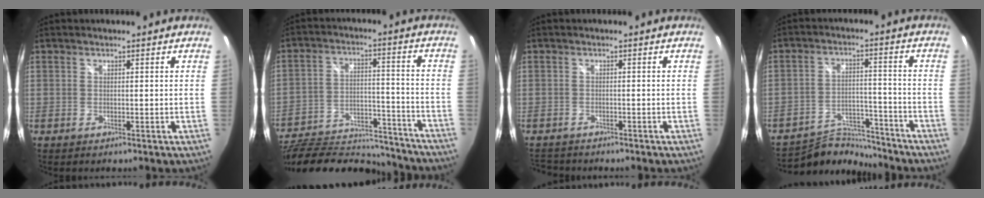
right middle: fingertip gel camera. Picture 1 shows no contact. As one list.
[{"total": 24.9, "force": [-21.3, 8.6, 9.6], "torque": [-0.190, 0.013, -0.294]}, {"total": 4.2, "force": [-3.8, 1.3, 1.1], "torque": [-0.033, -0.009, -0.063]}, {"total": 9.8, "force": [-9.6, 1.6, 0.8], "torque": [-0.025, 0.014, -0.157]}]